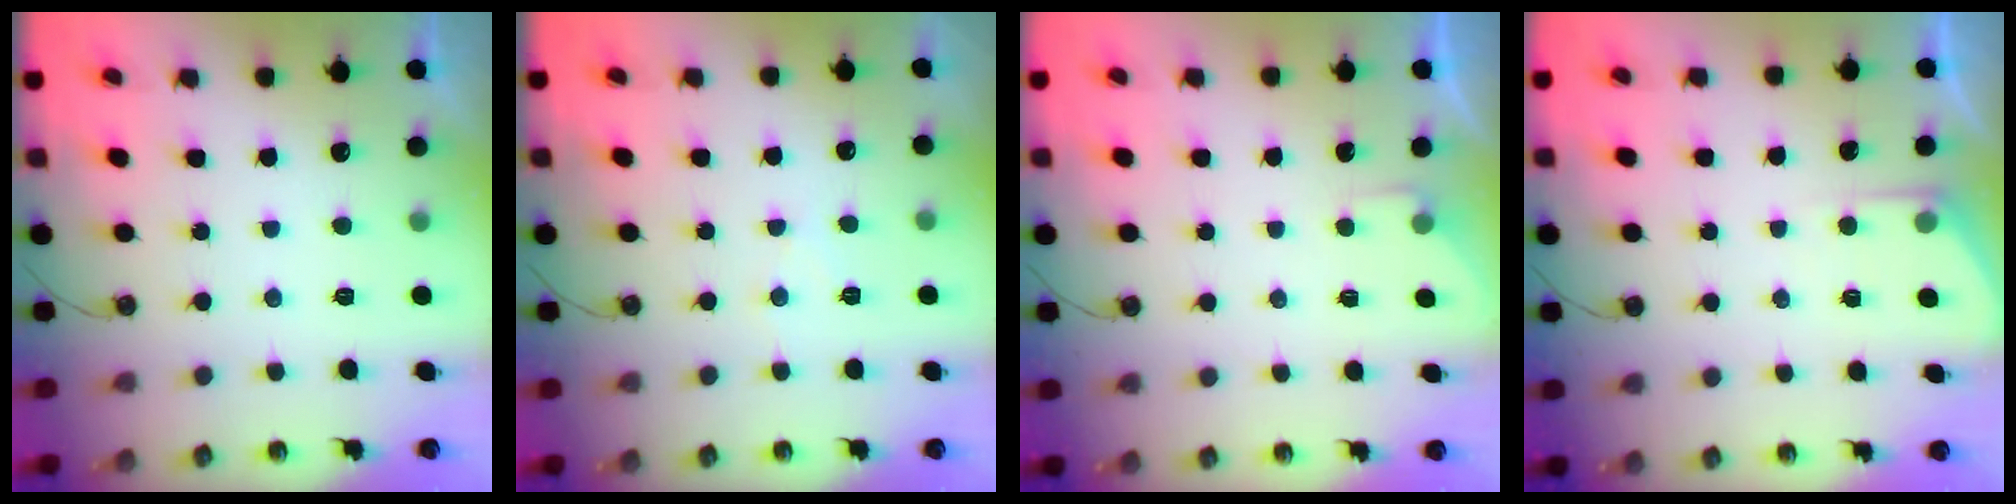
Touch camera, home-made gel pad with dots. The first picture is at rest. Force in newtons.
{"total": 5.2, "press": 5.2, "slide": 0.7}
{"total": 2.9, "press": 2.8, "slide": 0.4}
{"total": 3.9, "press": 3.9, "slide": 0.4}